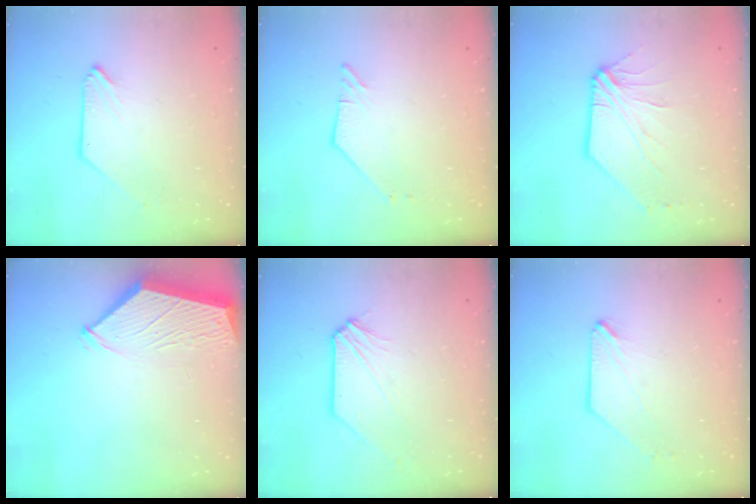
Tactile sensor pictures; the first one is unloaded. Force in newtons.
{"total": 2.7, "press": 2.7, "slide": 0.4}
{"total": 6.9, "press": 6.8, "slide": 0.9}
{"total": 3.3, "press": 3.3, "slide": 0.5}
{"total": 1.8, "press": 1.8, "slide": 0.2}
{"total": 0.0}